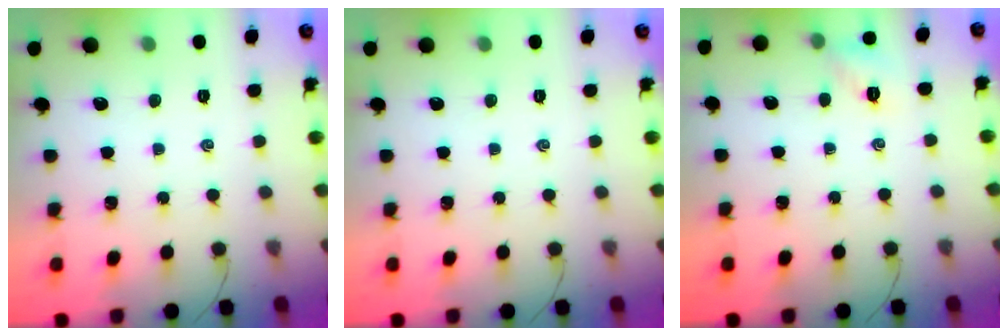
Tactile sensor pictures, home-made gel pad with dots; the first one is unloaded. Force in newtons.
{"total": 0.0}
{"total": 5.3, "press": 5.3, "slide": 0.5}